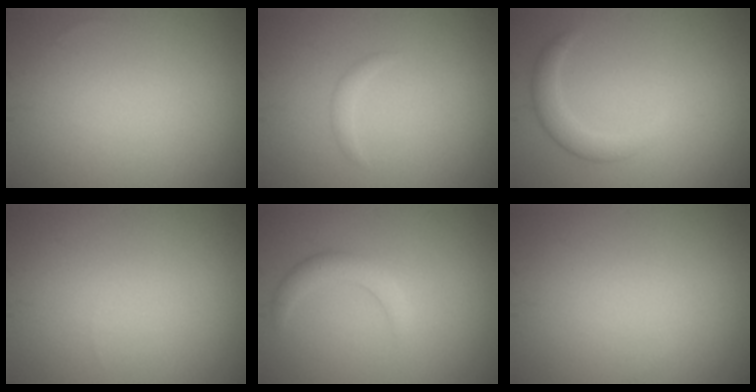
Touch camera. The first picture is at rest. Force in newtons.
{"total": 0.8, "press": 0.8, "slide": 0.1}
{"total": 2.2, "press": 2.2, "slide": 0.1}
{"total": 0.0}
{"total": 1.9, "press": 1.9, "slide": 0.2}
{"total": 0.0}